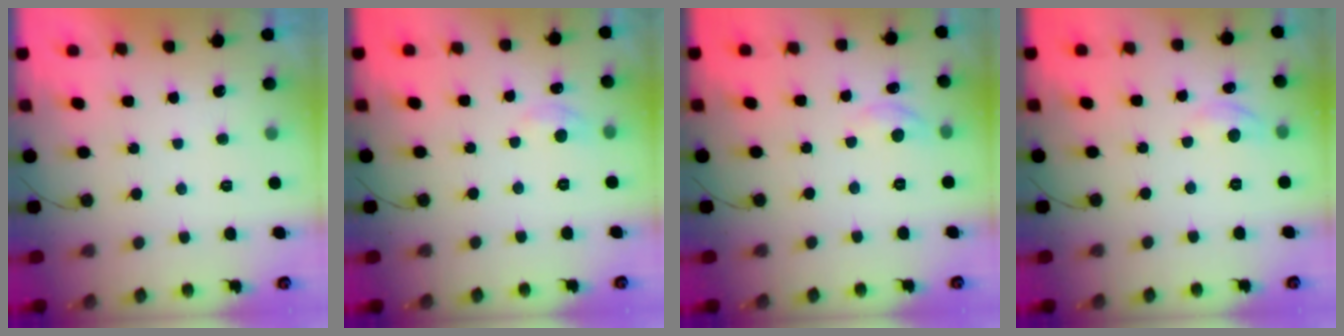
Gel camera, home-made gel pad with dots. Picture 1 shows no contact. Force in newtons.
{"total": 6.2, "press": 6.1, "slide": 0.9}
{"total": 5.0, "press": 4.9, "slide": 0.7}
{"total": 4.7, "press": 4.7, "slide": 0.7}